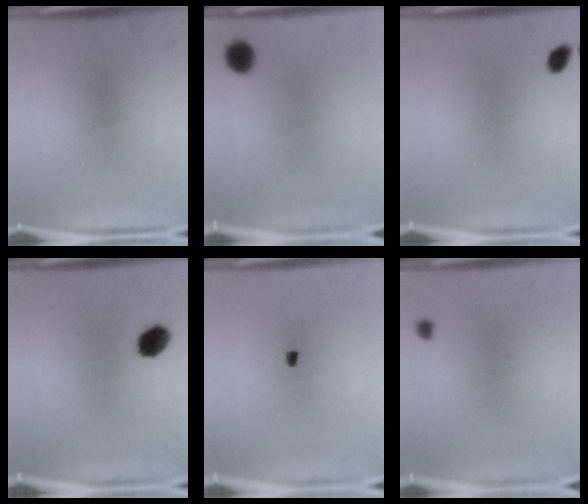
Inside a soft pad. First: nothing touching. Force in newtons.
{"total": 6.0}
{"total": 2.0}
{"total": 5.3}
{"total": 1.0}
{"total": 1.0}